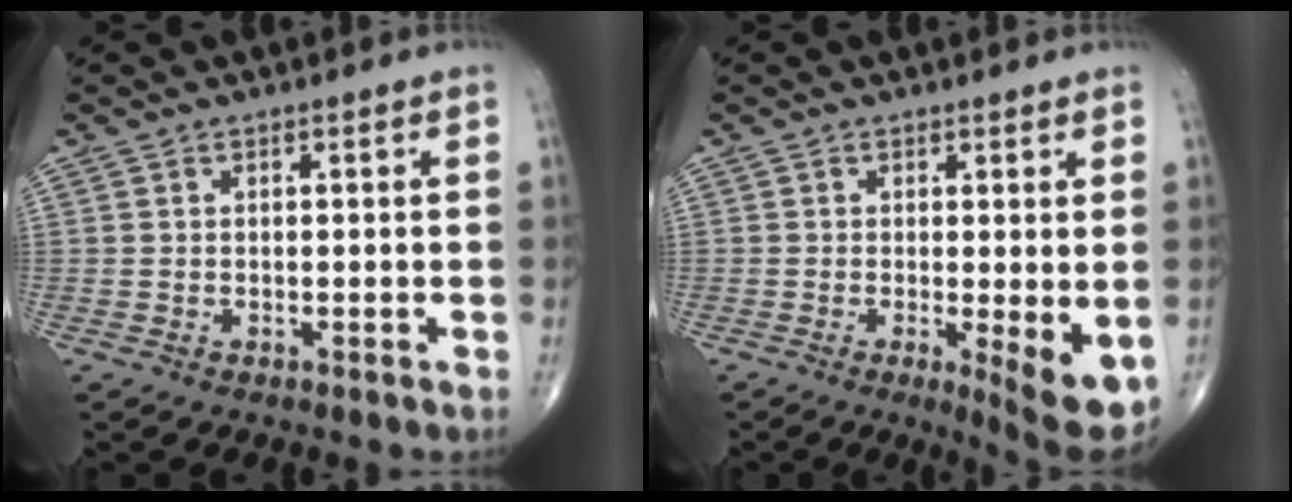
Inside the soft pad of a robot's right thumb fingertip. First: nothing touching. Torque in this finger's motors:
{"motor_torque": [-0.01, 0.48, 0.39, 0.16, 0.17]}